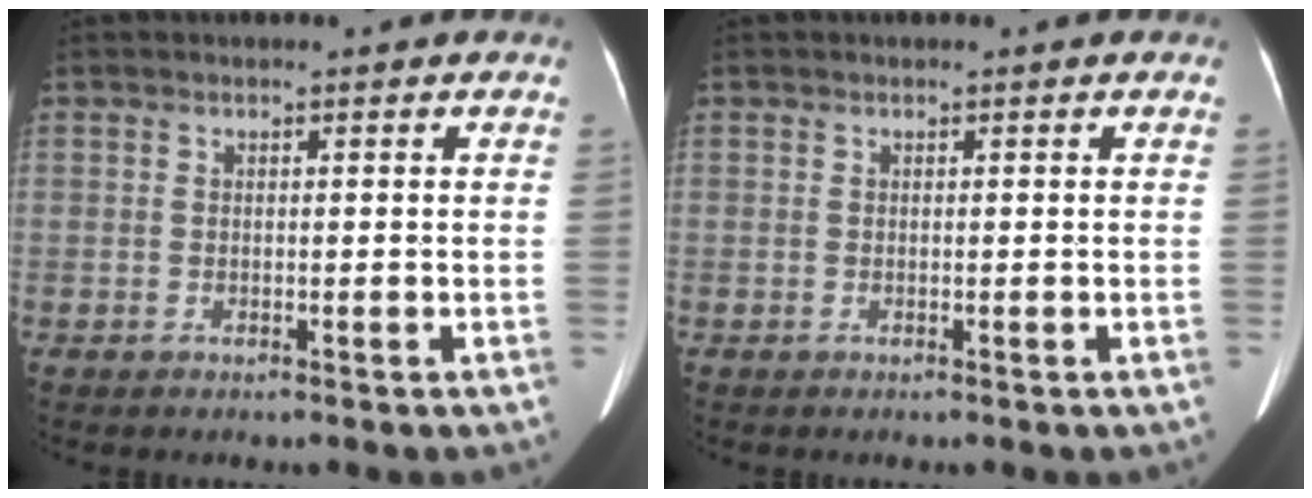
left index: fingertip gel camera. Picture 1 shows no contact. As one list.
[{"total": 0.0}]